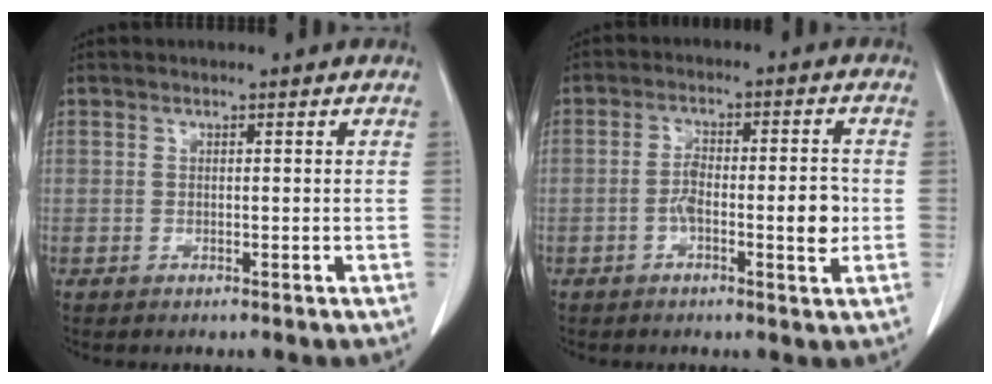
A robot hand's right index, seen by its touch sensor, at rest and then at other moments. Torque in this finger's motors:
{"motor_torque": [0.74, -0.40, 0.45, 0.08]}